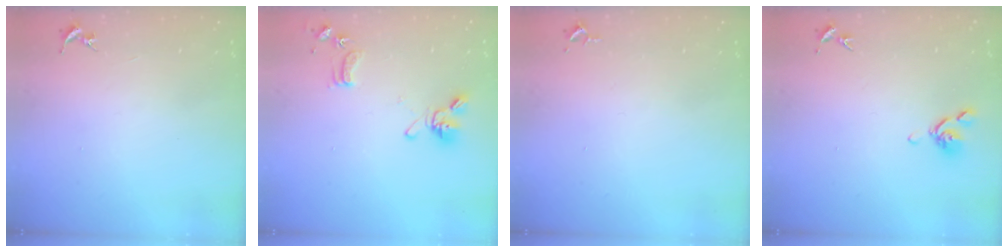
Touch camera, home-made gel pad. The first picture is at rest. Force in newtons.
{"total": 13.7, "press": 13.6, "slide": 2.1}
{"total": 2.6, "press": 2.6, "slide": 0.4}
{"total": 6.8, "press": 6.7, "slide": 0.9}